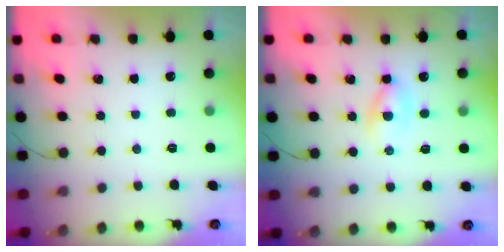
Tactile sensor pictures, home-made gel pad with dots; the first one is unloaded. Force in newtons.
{"total": 2.7, "press": 2.5, "slide": 1.1}